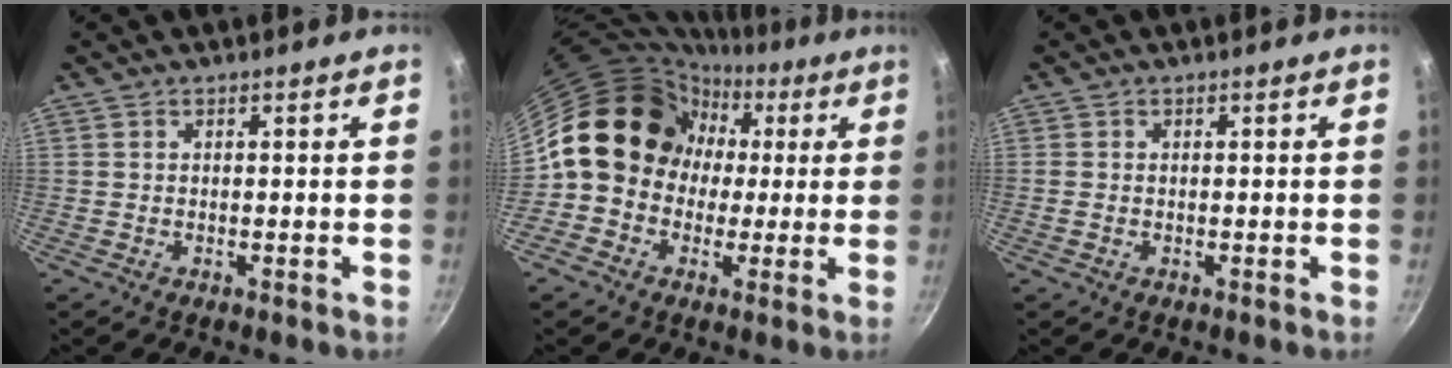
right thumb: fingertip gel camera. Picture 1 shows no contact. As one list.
[{"total": 14.6, "force": [0.5, 13.0, 6.8], "torque": [-0.061, 0.042, -0.005]}, {"total": 1.1, "force": [-0.2, 0.9, 0.6], "torque": [-0.015, 0.000, -0.001]}]